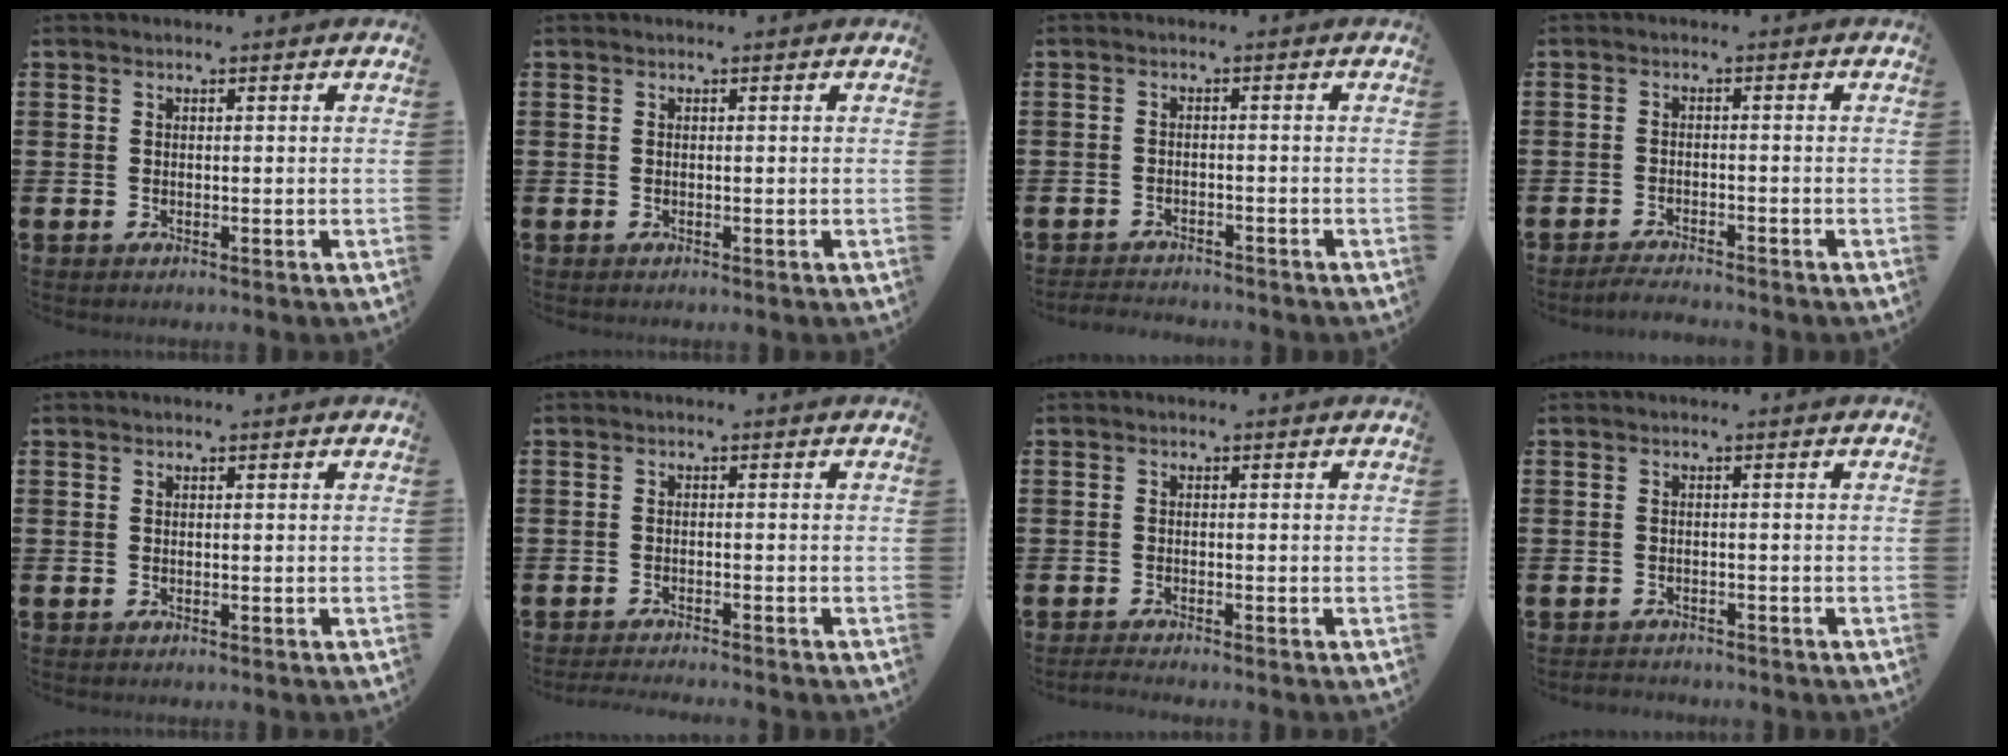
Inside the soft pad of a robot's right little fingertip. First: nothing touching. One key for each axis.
{"total": 0.0}
{"total": 1.9, "fx": -1.9, "fy": 0.0, "fz": -0.2, "tx": -0.002, "ty": 0.002, "tz": -0.040}
{"total": 1.8, "fx": -1.8, "fy": -0.1, "fz": 0.2, "tx": -0.006, "ty": 0.003, "tz": -0.035}
{"total": 0.0}
{"total": 1.3, "fx": -1.3, "fy": -0.2, "fz": 0.3, "tx": -0.004, "ty": 0.001, "tz": -0.025}
{"total": 0.9, "fx": -0.8, "fy": 0.0, "fz": 0.5, "tx": -0.008, "ty": -0.002, "tz": -0.016}
{"total": 1.0, "fx": -1.0, "fy": 0.1, "fz": -0.1, "tx": -0.001, "ty": 0.002, "tz": -0.023}